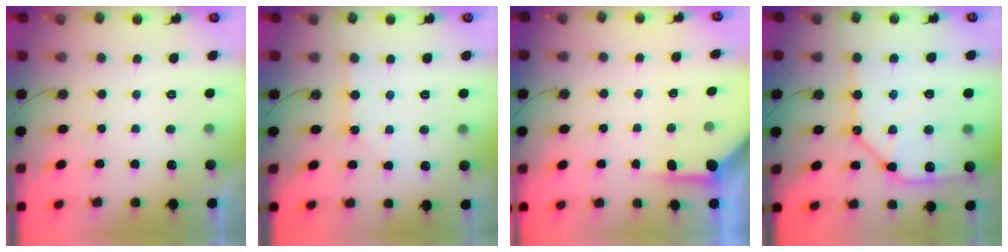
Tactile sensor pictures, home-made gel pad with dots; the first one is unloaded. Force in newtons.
{"total": 1.7, "press": 1.7, "slide": 0.3}
{"total": 3.6, "press": 3.6, "slide": 0.5}
{"total": 20.0, "press": 19.9, "slide": 2.3}